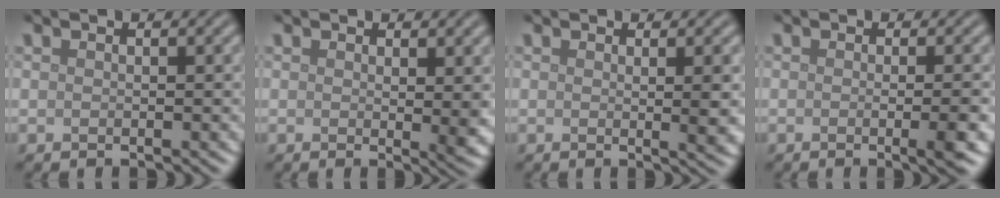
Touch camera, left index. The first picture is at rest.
{"total": 2.2, "force": [0.5, 0.4, 2.1], "torque": [-0.026, -0.010, 0.009]}
{"total": 3.2, "force": [0.5, 0.8, 3.1], "torque": [-0.035, -0.005, 0.007]}
{"total": 3.5, "force": [-0.6, 1.0, 3.3], "torque": [-0.036, -0.004, -0.009]}